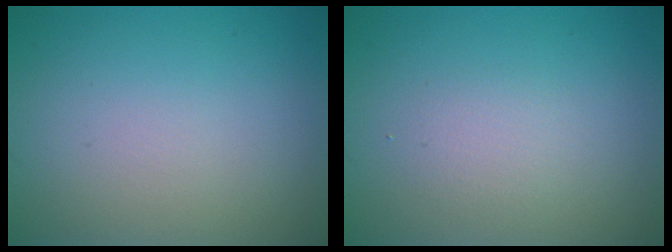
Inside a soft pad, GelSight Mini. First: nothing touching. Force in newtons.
{"total": 1.4, "press": 1.4, "slide": 0.1}